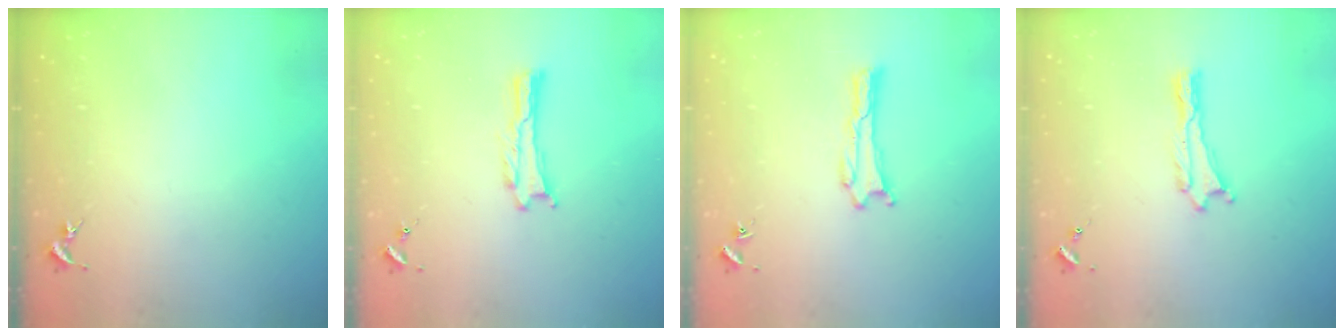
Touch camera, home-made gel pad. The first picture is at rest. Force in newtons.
{"total": 0.0}
{"total": 0.0}
{"total": 0.0}